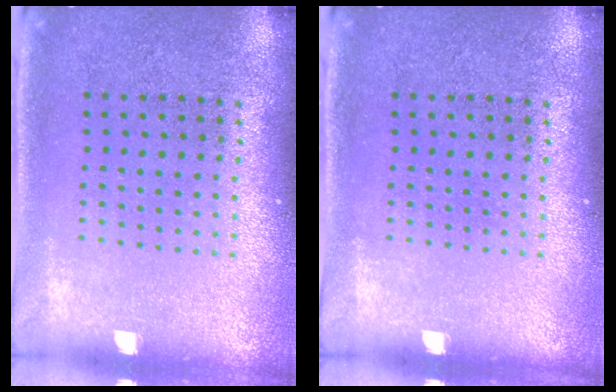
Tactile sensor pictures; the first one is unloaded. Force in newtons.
{"total": 0.0}